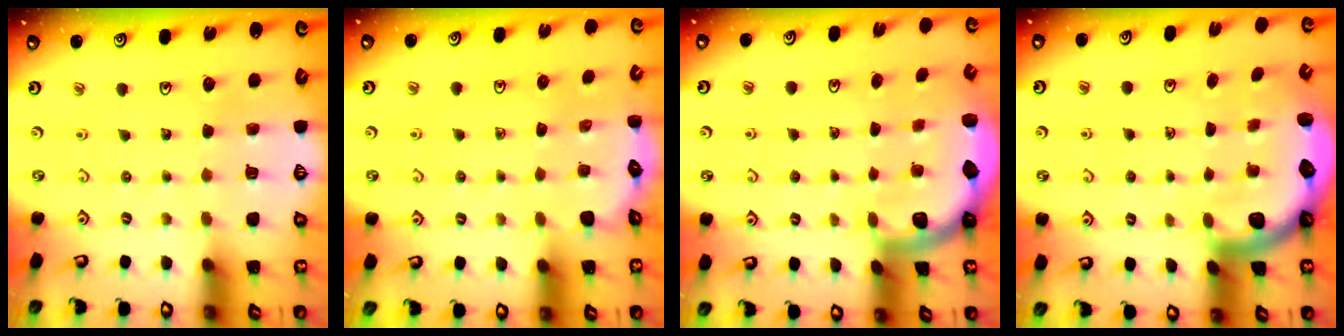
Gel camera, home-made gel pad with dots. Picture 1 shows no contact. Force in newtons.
{"total": 2.3, "press": 1.9, "slide": 1.3}
{"total": 2.0, "press": 2.0, "slide": 0.5}
{"total": 2.9, "press": 2.9, "slide": 0.5}